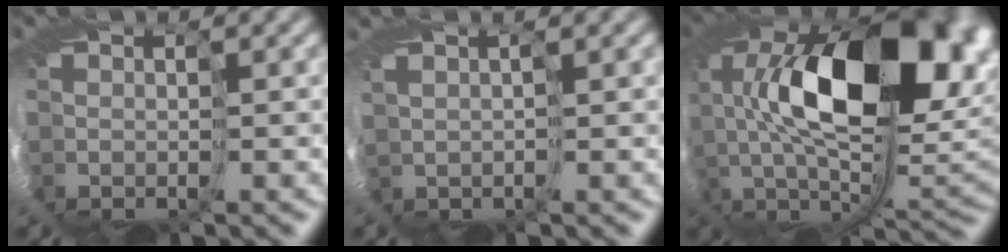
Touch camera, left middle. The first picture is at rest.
{"total": 2.9, "force": [0.5, -2.3, -1.6], "torque": [0.029, 0.002, 0.008]}
{"total": 13.2, "force": [1.5, 6.0, 11.6], "torque": [-0.185, -0.002, 0.019]}